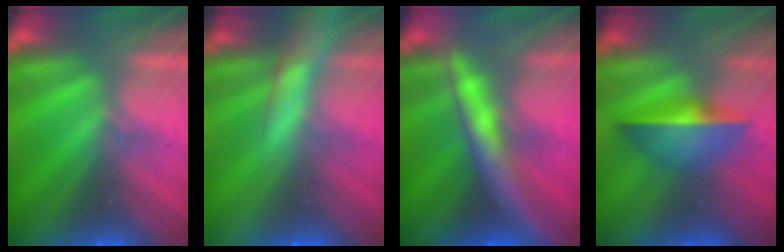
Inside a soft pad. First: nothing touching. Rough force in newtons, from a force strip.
{"total": 7.5}
{"total": 9.8}
{"total": 1.7}